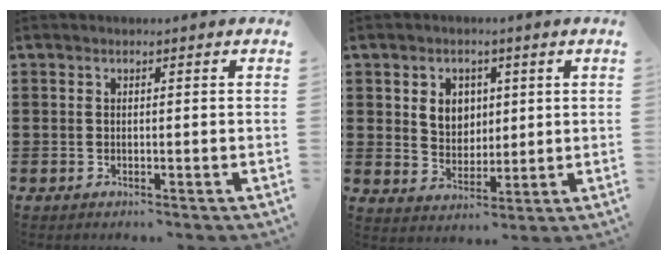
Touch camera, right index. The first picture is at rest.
{"total": 4.7, "force": [1.5, 4.1, 1.7], "torque": [-0.044, 0.012, 0.024]}